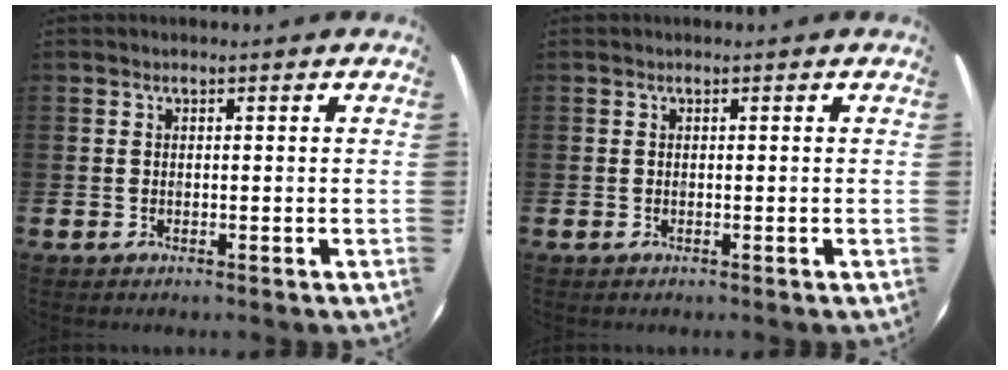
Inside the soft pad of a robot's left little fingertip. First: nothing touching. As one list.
[{"total": 0.0}]